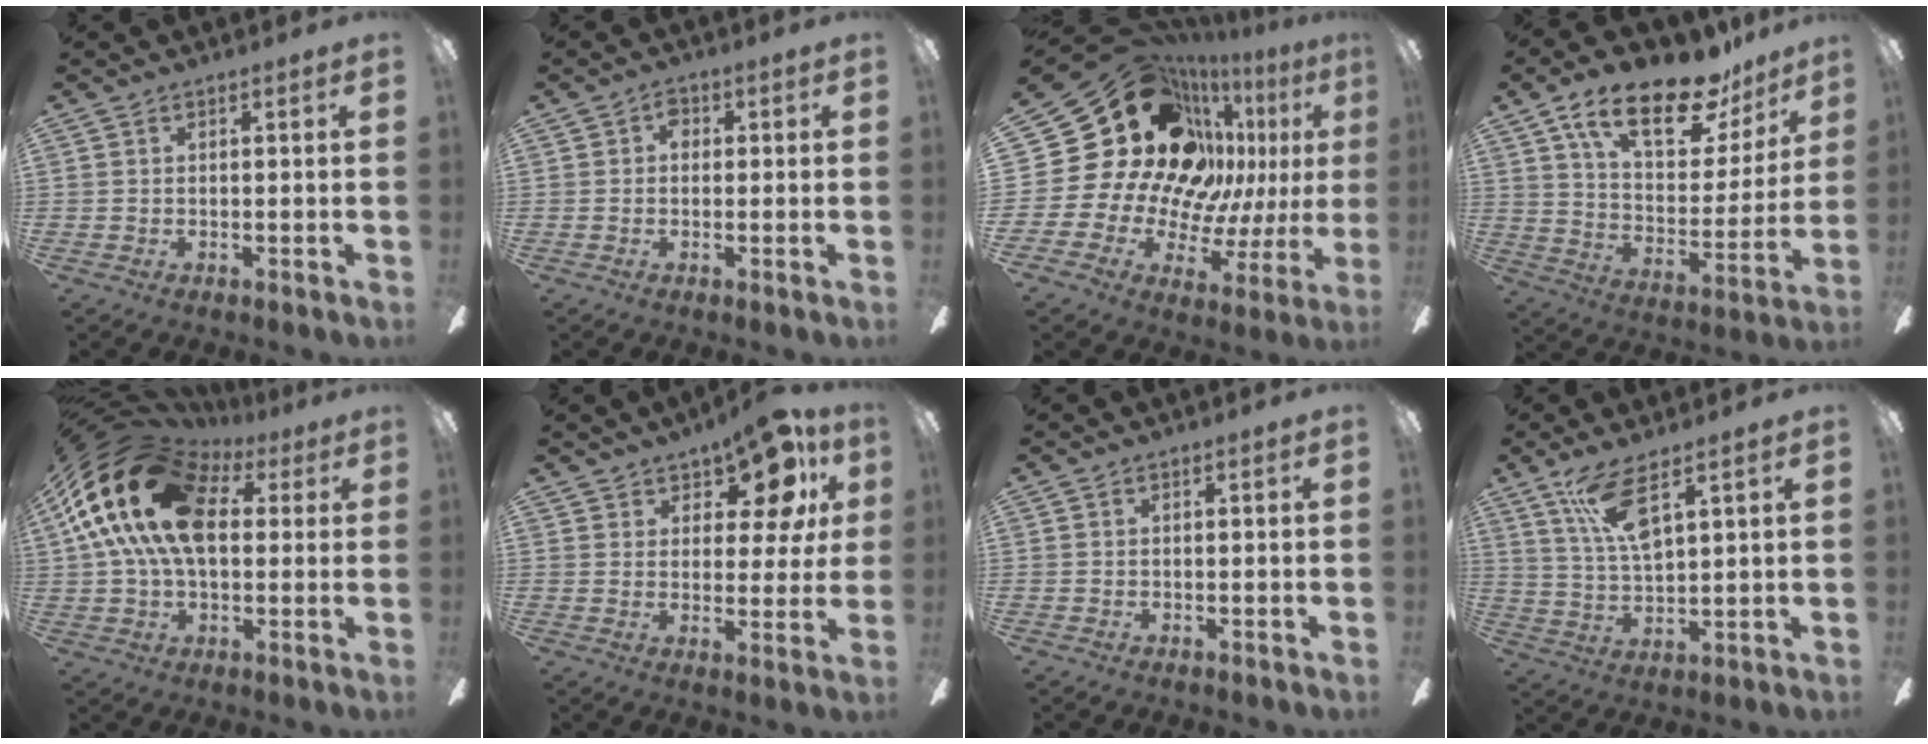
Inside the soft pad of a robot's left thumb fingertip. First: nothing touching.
{"total": 2.5, "force": [0.1, 2.0, 1.5], "torque": [-0.023, 0.006, -0.002]}
{"total": 28.7, "force": [10.2, 21.5, 16.1], "torque": [-0.271, -0.108, 0.240]}
{"total": 20.7, "force": [14.2, 8.6, 12.3], "torque": [-0.193, -0.085, 0.243]}
{"total": 24.4, "force": [6.5, 15.6, 17.6], "torque": [-0.359, -0.002, 0.109]}
{"total": 12.4, "force": [8.6, 5.7, 6.9], "torque": [-0.099, -0.049, 0.152]}
{"total": 0.0}
{"total": 10.1, "force": [6.5, 2.7, 7.2], "torque": [-0.147, -0.019, 0.116]}